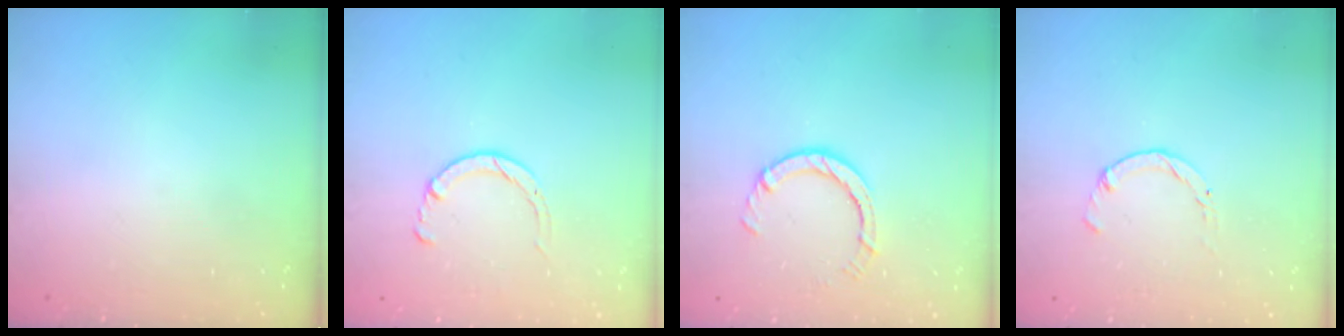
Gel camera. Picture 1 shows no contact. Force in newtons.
{"total": 2.9, "press": 2.8, "slide": 0.4}
{"total": 4.2, "press": 4.2, "slide": 0.4}
{"total": 0.0}